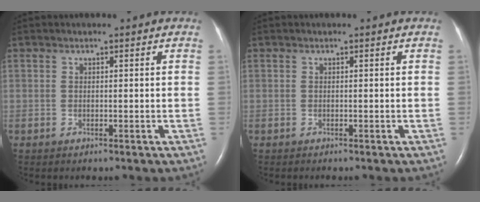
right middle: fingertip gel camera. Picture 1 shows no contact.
{"total": 0.0}